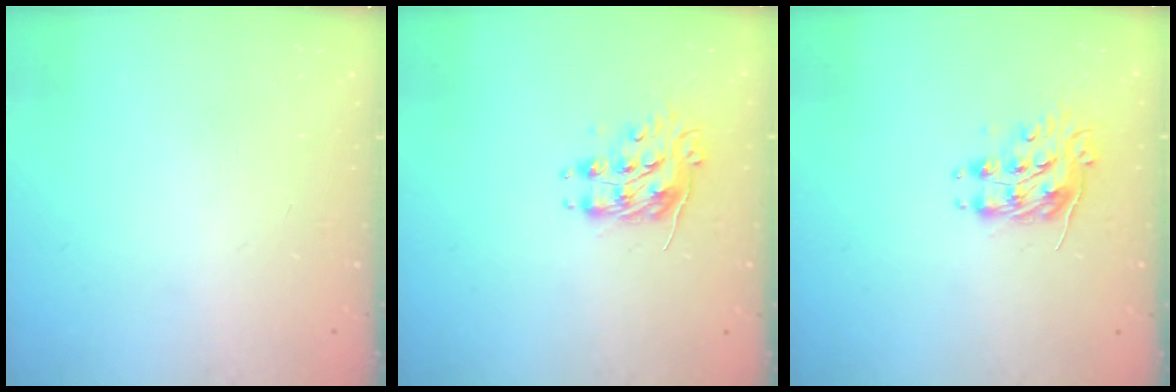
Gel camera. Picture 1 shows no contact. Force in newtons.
{"total": 8.7, "press": 8.7, "slide": 0.3}
{"total": 8.7, "press": 8.7, "slide": 0.3}